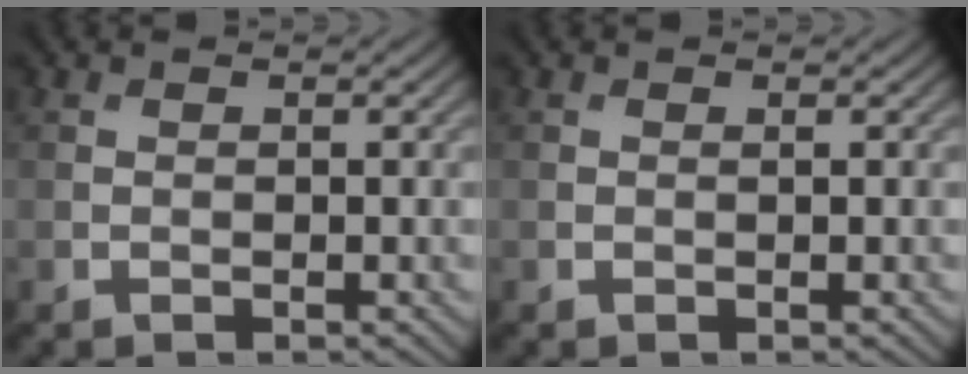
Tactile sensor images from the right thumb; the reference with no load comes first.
{"total": 0.0}